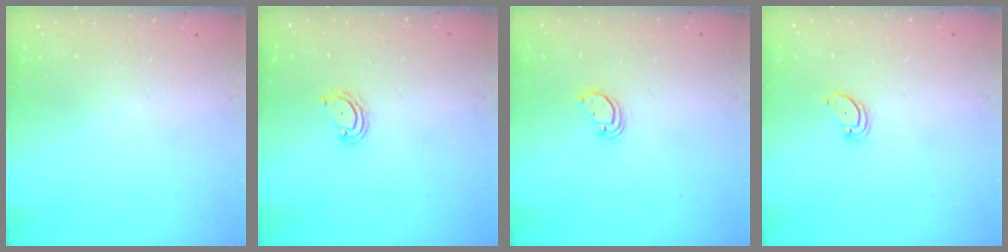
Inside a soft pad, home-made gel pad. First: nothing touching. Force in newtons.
{"total": 4.1, "press": 4.1, "slide": 0.6}
{"total": 2.9, "press": 2.9, "slide": 0.1}
{"total": 1.5, "press": 1.5, "slide": 0.2}